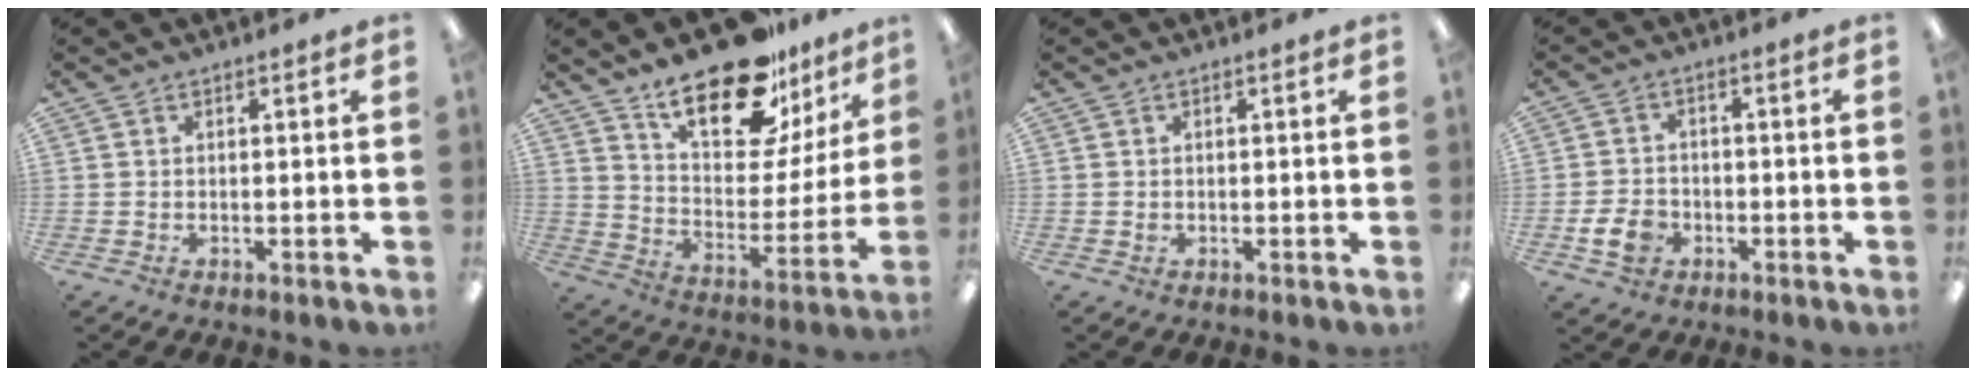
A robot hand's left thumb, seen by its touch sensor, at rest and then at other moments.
{"total": 22.6, "force": [16.0, 9.6, 12.8], "torque": [-0.201, -0.097, 0.274]}
{"total": 0.7, "force": [0.0, 0.6, 0.3], "torque": [-0.006, 0.004, -0.002]}
{"total": 6.0, "force": [-2.4, 4.4, 3.3], "torque": [-0.075, 0.008, -0.045]}